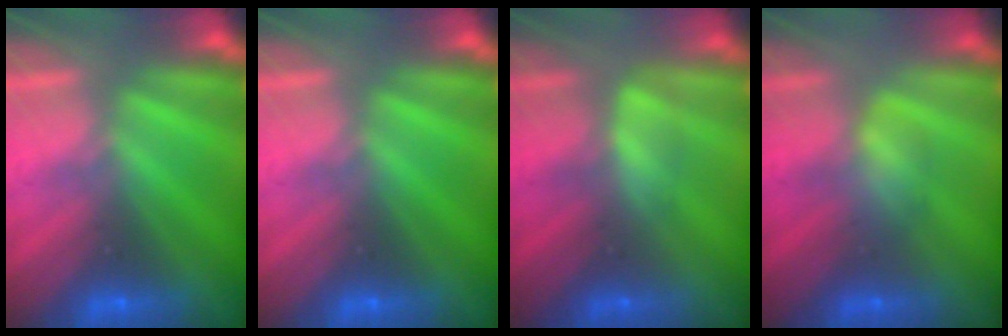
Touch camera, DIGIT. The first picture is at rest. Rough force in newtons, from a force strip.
{"total": 0.0}
{"total": 2.4}
{"total": 2.8}